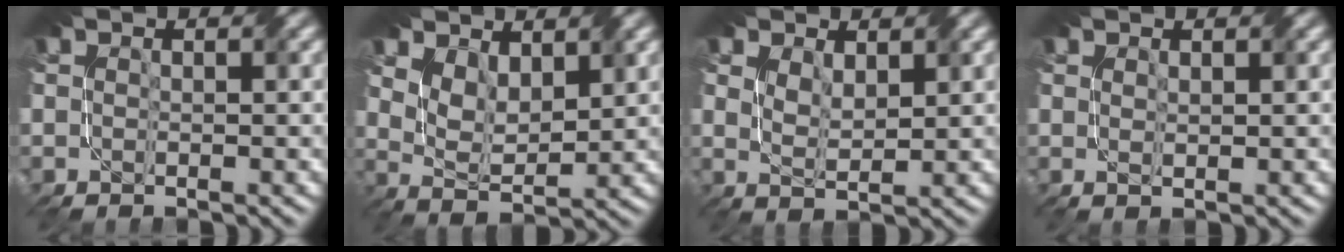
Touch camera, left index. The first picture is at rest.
{"total": 3.8, "force": [2.5, 2.2, 2.0], "torque": [-0.050, -0.005, 0.043]}
{"total": 2.2, "force": [1.3, 1.2, 1.2], "torque": [-0.032, -0.001, 0.028]}
{"total": 0.5, "force": [0.5, 0.1, 0.2], "torque": [-0.007, -0.002, 0.011]}